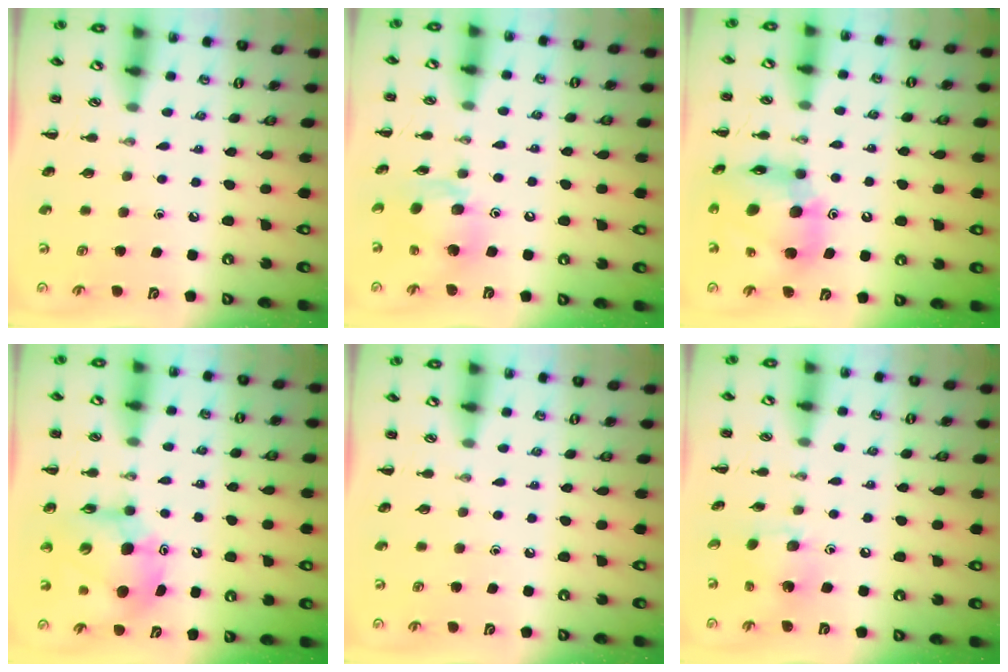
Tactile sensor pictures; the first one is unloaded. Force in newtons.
{"total": 13.4, "press": 12.9, "slide": 3.5}
{"total": 15.2, "press": 14.4, "slide": 4.8}
{"total": 10.2, "press": 9.8, "slide": 2.9}
{"total": 0.0}
{"total": 4.8, "press": 4.7, "slide": 1.0}